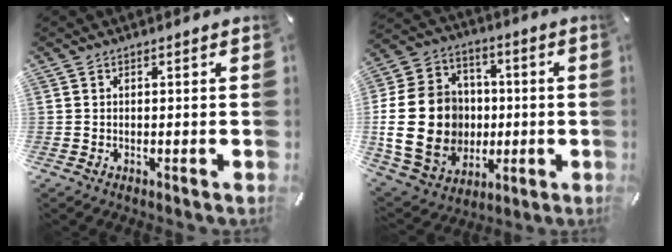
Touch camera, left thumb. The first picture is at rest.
{"total": 23.2, "force": [-1.5, 19.1, 13.1], "torque": [-0.258, 0.016, -0.008]}